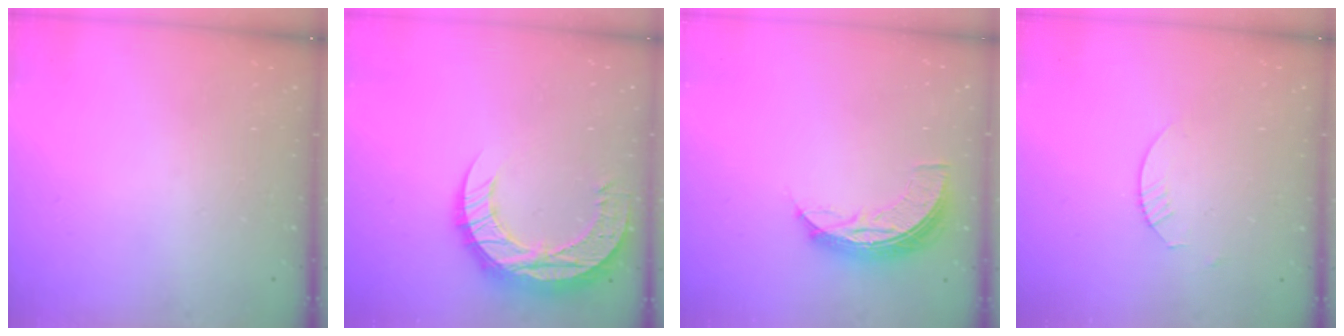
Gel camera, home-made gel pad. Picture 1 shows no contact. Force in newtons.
{"total": 19.0, "press": 18.9, "slide": 1.4}
{"total": 7.7, "press": 7.6, "slide": 0.7}
{"total": 1.8, "press": 1.8, "slide": 0.2}